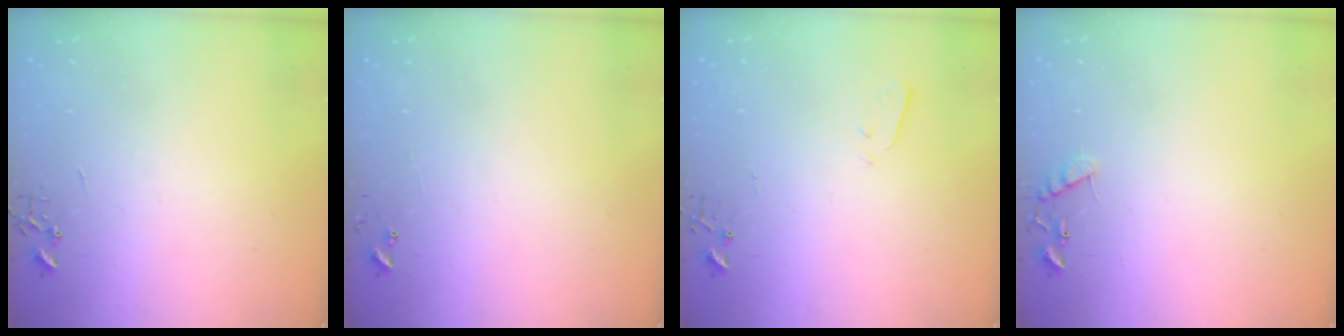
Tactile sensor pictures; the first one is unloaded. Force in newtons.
{"total": 4.7, "press": 4.7, "slide": 0.5}
{"total": 2.1, "press": 2.0, "slide": 0.4}
{"total": 8.8, "press": 8.8, "slide": 0.4}